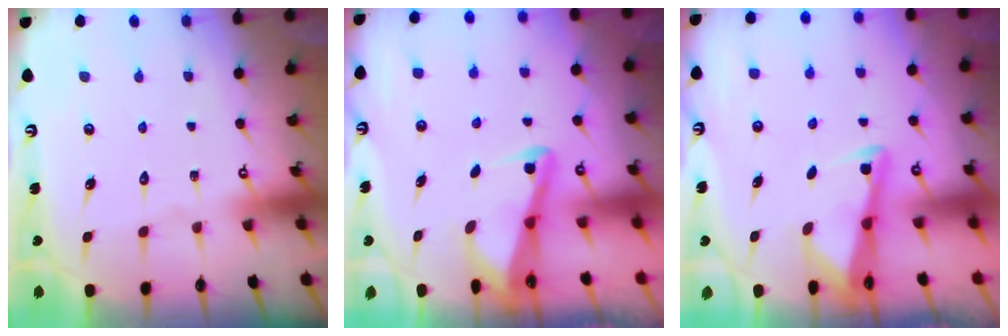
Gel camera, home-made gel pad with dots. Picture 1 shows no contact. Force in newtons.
{"total": 3.0, "press": 3.0, "slide": 0.3}
{"total": 2.7, "press": 2.7, "slide": 0.2}